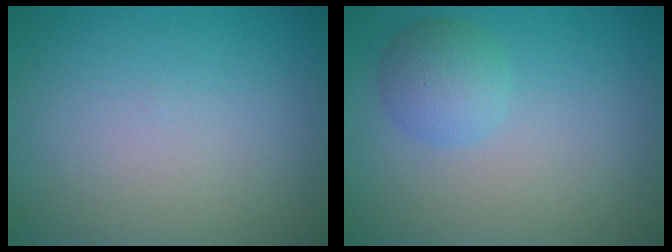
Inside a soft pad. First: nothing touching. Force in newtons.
{"total": 2.7, "press": 2.7, "slide": 0.1}